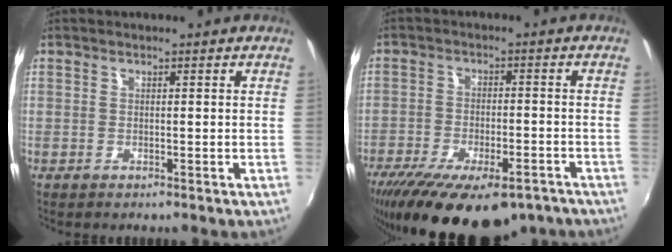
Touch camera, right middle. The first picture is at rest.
{"total": 22.4, "force": [-15.7, 8.5, 13.5], "torque": [-0.261, -0.049, -0.221]}